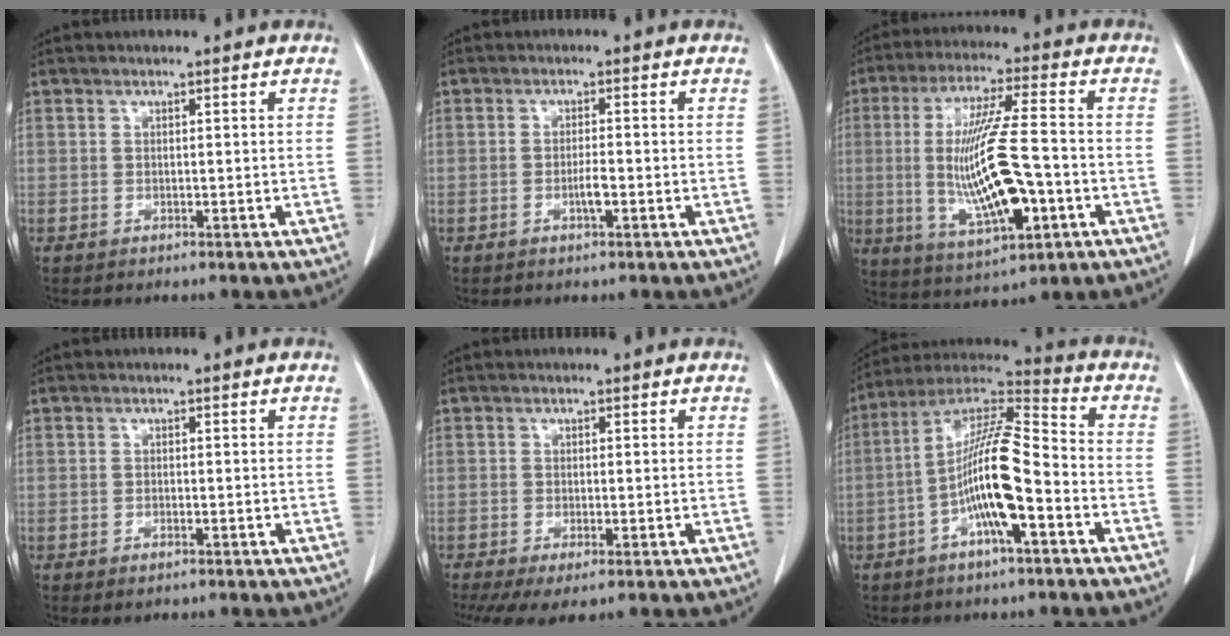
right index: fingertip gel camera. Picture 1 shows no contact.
{"total": 2.1, "force": [-0.8, 0.3, 2.0], "torque": [-0.036, 0.000, -0.013]}
{"total": 15.9, "force": [-2.7, 2.7, 15.5], "torque": [-0.306, -0.011, -0.039]}
{"total": 1.3, "force": [-0.9, 0.5, 0.8], "torque": [-0.015, -0.001, -0.008]}
{"total": 4.9, "force": [-2.8, 1.2, 3.8], "torque": [-0.065, -0.015, -0.049]}
{"total": 13.7, "force": [-3.9, 1.9, 13.0], "torque": [-0.247, 0.016, -0.073]}